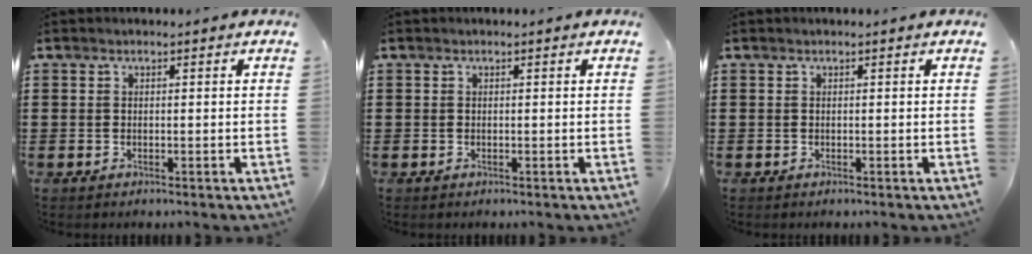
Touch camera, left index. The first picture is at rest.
{"total": 0.0}
{"total": 0.0}